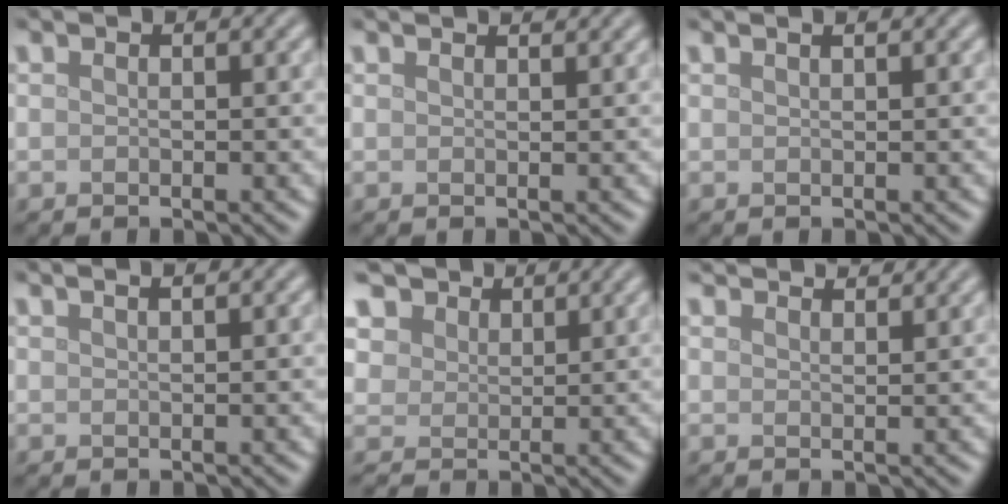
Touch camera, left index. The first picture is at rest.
{"total": 2.0, "force": [1.7, 0.5, 0.8], "torque": [-0.002, 0.003, 0.006]}
{"total": 1.9, "force": [1.2, 0.8, 1.2], "torque": [-0.001, 0.000, -0.005]}
{"total": 2.8, "force": [1.8, 1.2, 1.8], "torque": [-0.004, 0.014, -0.008]}
{"total": 5.3, "force": [3.8, 3.4, 1.4], "torque": [-0.055, -0.011, 0.071]}
{"total": 4.0, "force": [3.8, 0.7, 1.3], "torque": [-0.009, 0.008, 0.036]}